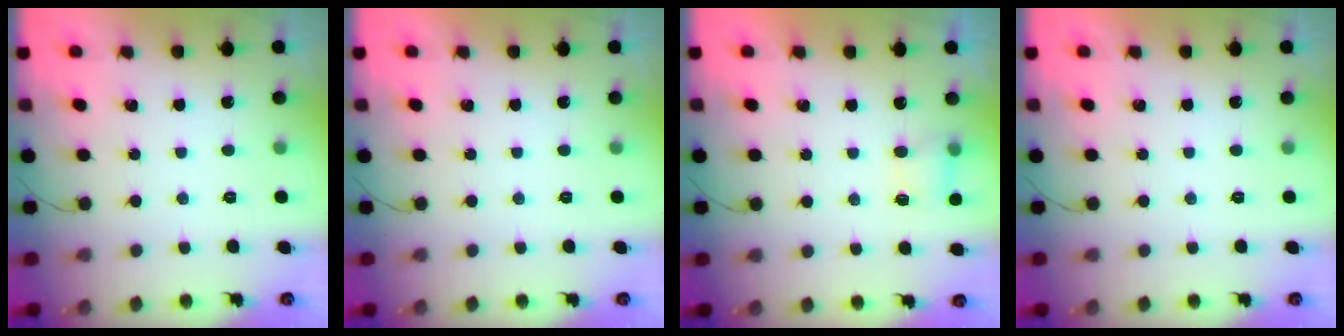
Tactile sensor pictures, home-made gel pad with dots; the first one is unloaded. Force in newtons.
{"total": 0.0}
{"total": 4.4, "press": 4.3, "slide": 1.0}
{"total": 0.0}